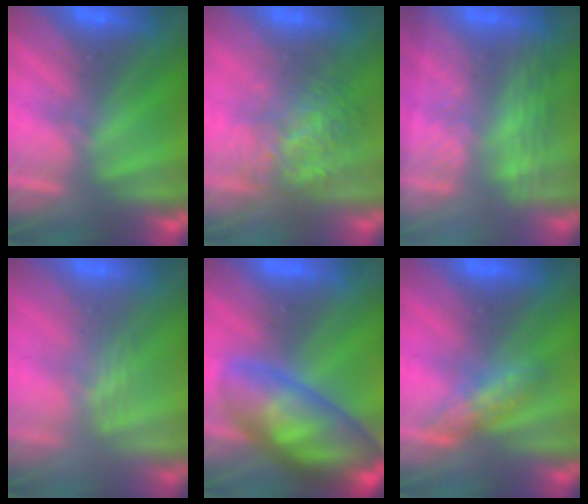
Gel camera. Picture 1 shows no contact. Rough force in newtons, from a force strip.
{"total": 3.7}
{"total": 2.7}
{"total": 2.4}
{"total": 11.6}
{"total": 2.4}